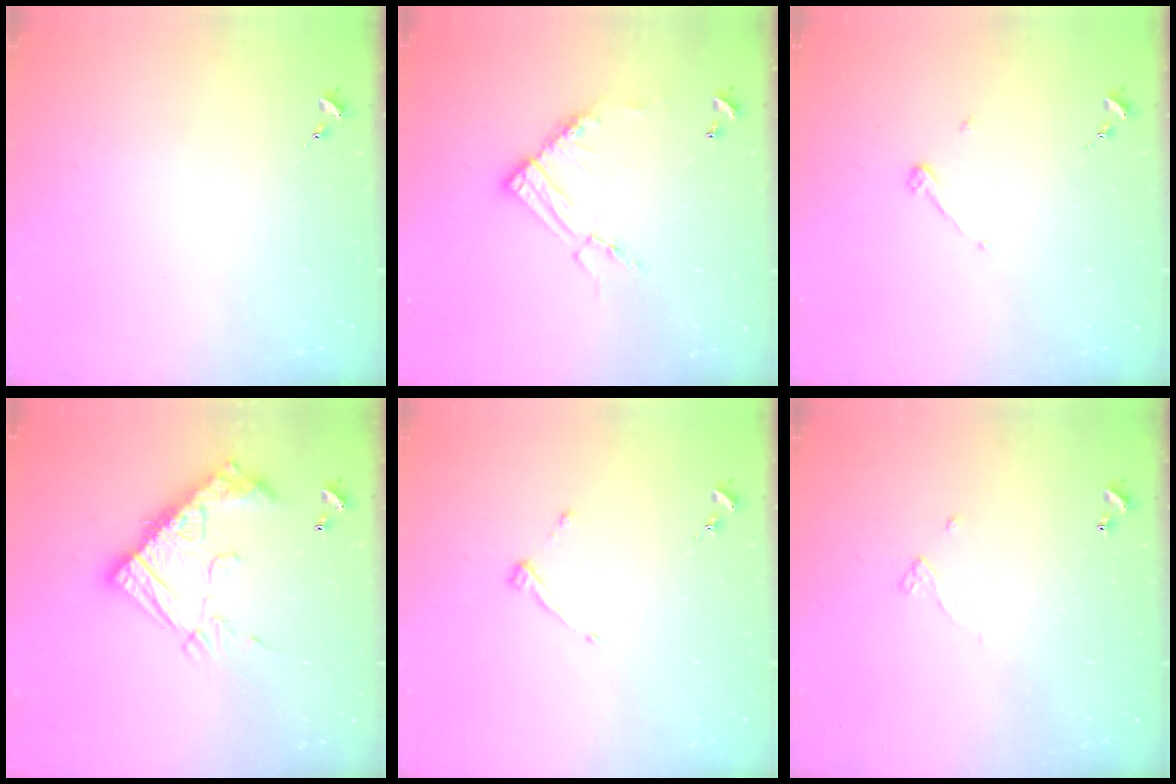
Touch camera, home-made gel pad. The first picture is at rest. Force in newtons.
{"total": 13.1, "press": 13.0, "slide": 1.2}
{"total": 3.8, "press": 3.8, "slide": 0.3}
{"total": 20.8, "press": 20.8, "slide": 0.6}
{"total": 4.0, "press": 4.0, "slide": 0.6}
{"total": 2.6, "press": 2.6, "slide": 0.2}